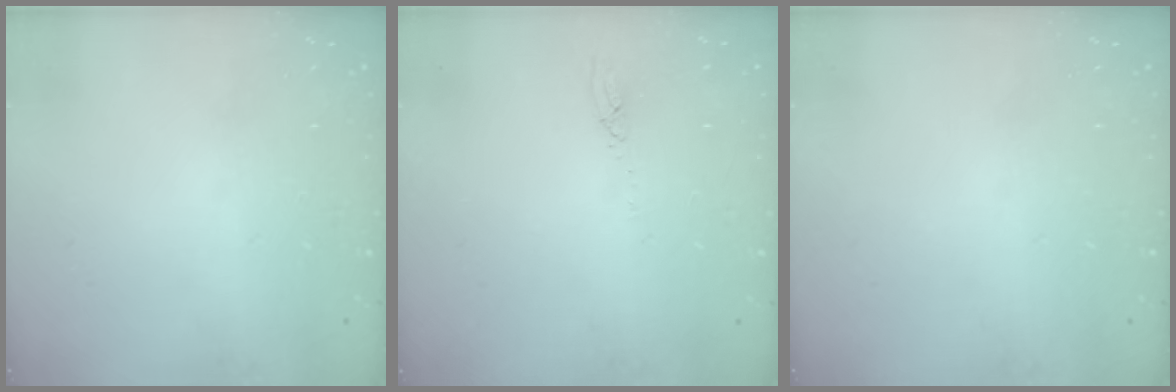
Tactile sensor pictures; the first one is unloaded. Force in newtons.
{"total": 2.7, "press": 2.7, "slide": 0.2}
{"total": 0.0}